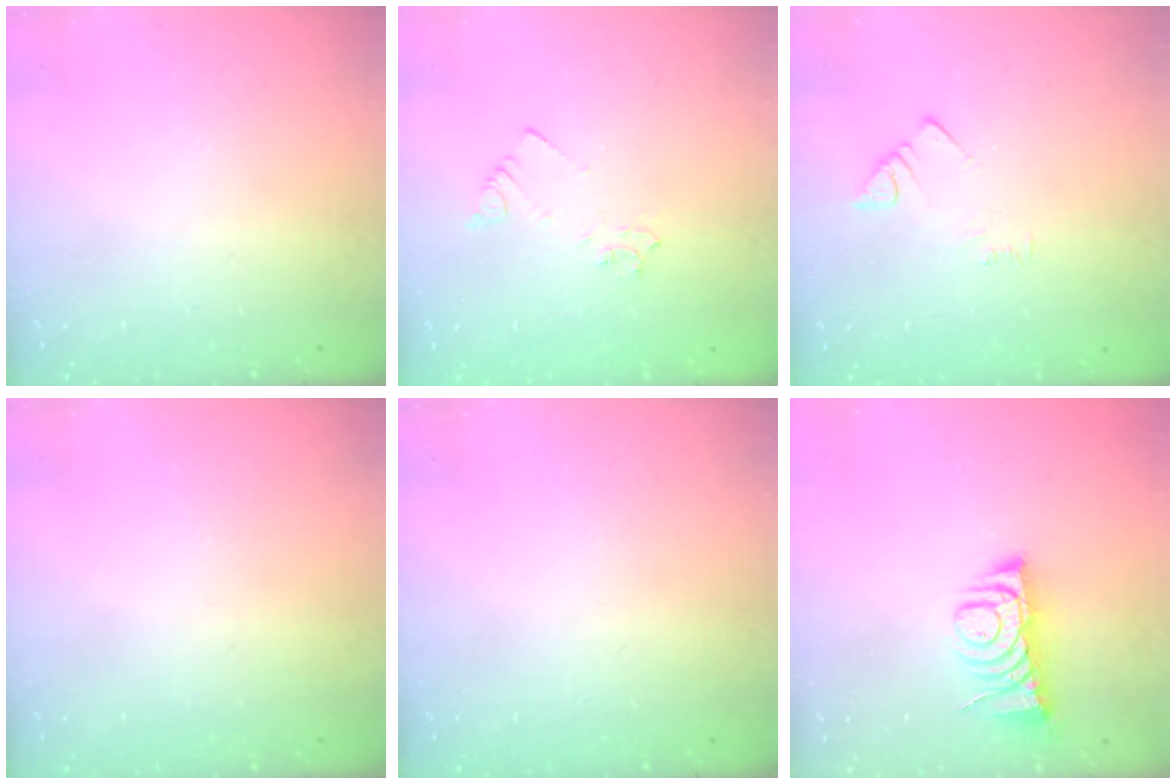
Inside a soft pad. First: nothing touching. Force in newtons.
{"total": 3.3, "press": 3.2, "slide": 0.5}
{"total": 2.5, "press": 2.5, "slide": 0.4}
{"total": 0.0}
{"total": 0.0}
{"total": 7.0, "press": 7.0, "slide": 0.9}